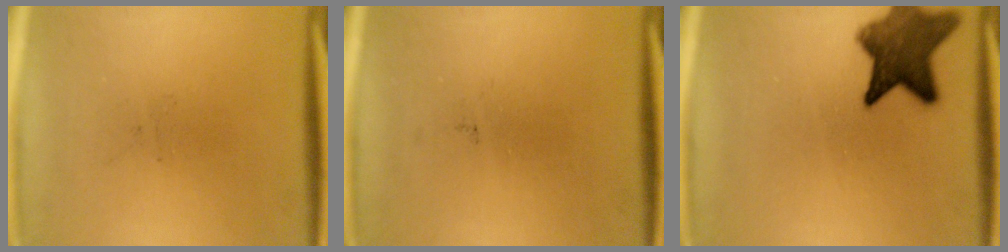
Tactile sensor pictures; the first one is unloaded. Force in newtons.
{"total": 0.0}
{"total": 9.7}